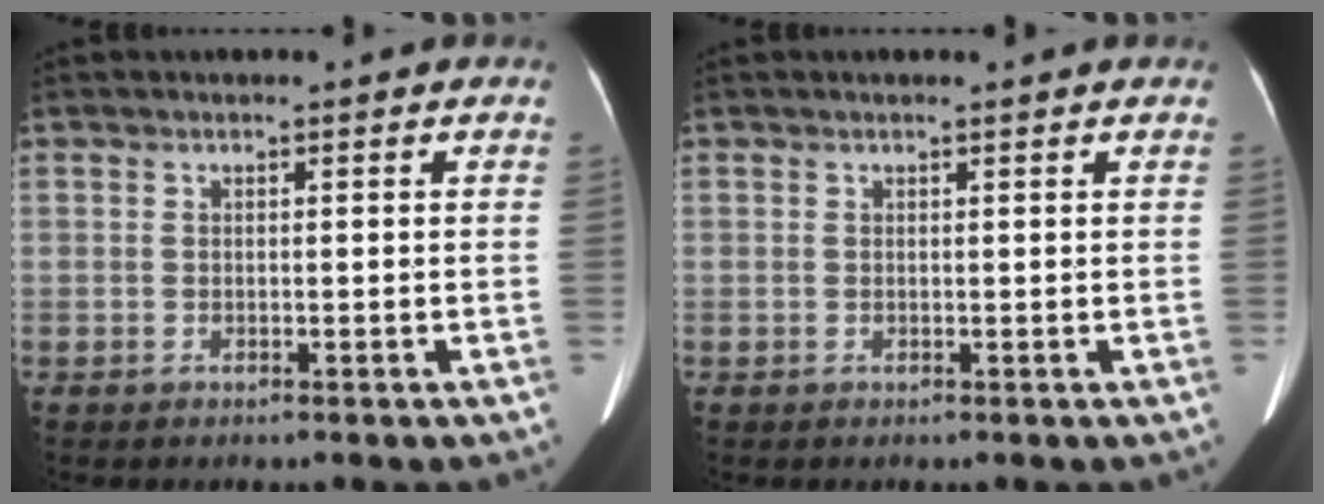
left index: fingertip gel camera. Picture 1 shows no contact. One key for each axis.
{"total": 1.0, "fx": 1.0, "fy": -0.1, "fz": 0.2, "tx": -0.011, "ty": 0.006, "tz": 0.015}